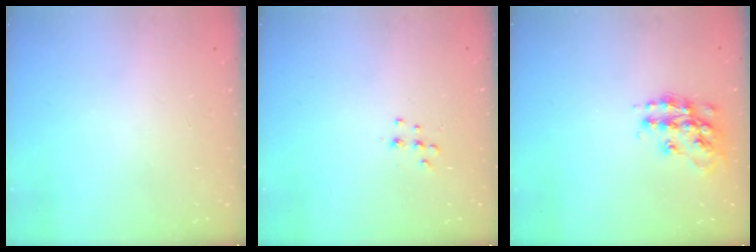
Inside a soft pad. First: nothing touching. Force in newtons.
{"total": 5.8, "press": 5.8, "slide": 0.4}
{"total": 13.7, "press": 13.7, "slide": 0.9}